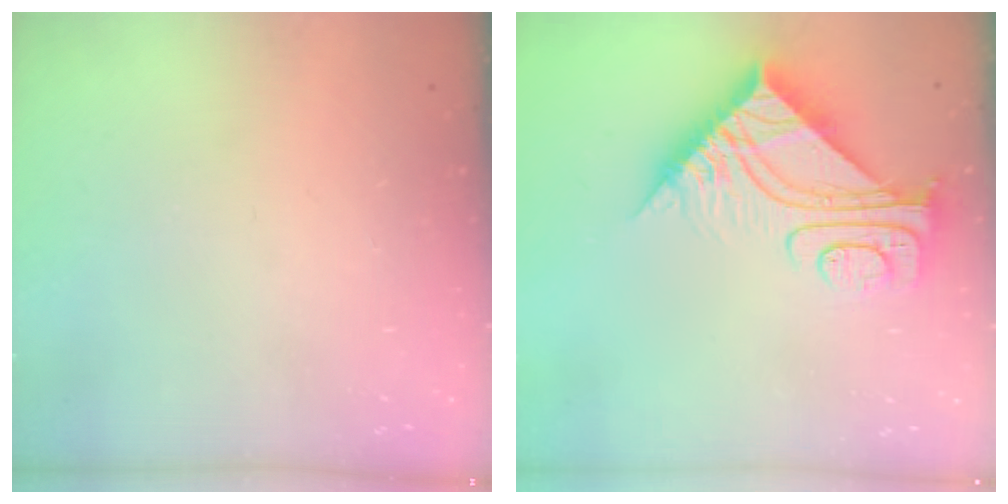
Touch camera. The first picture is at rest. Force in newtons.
{"total": 9.9, "press": 9.9, "slide": 0.9}